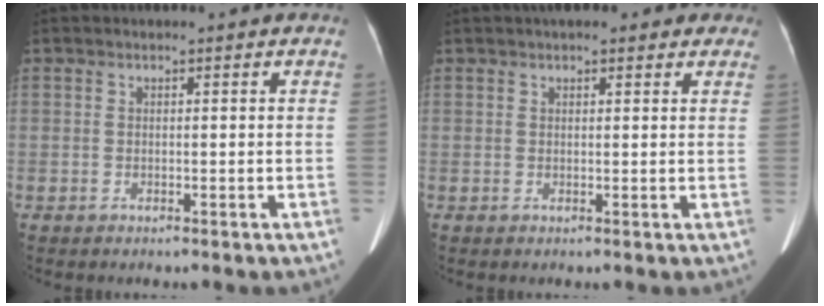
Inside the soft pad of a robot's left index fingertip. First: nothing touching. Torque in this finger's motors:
{"motor_torque": [1.01, -1.13, 0.39, 0.09]}